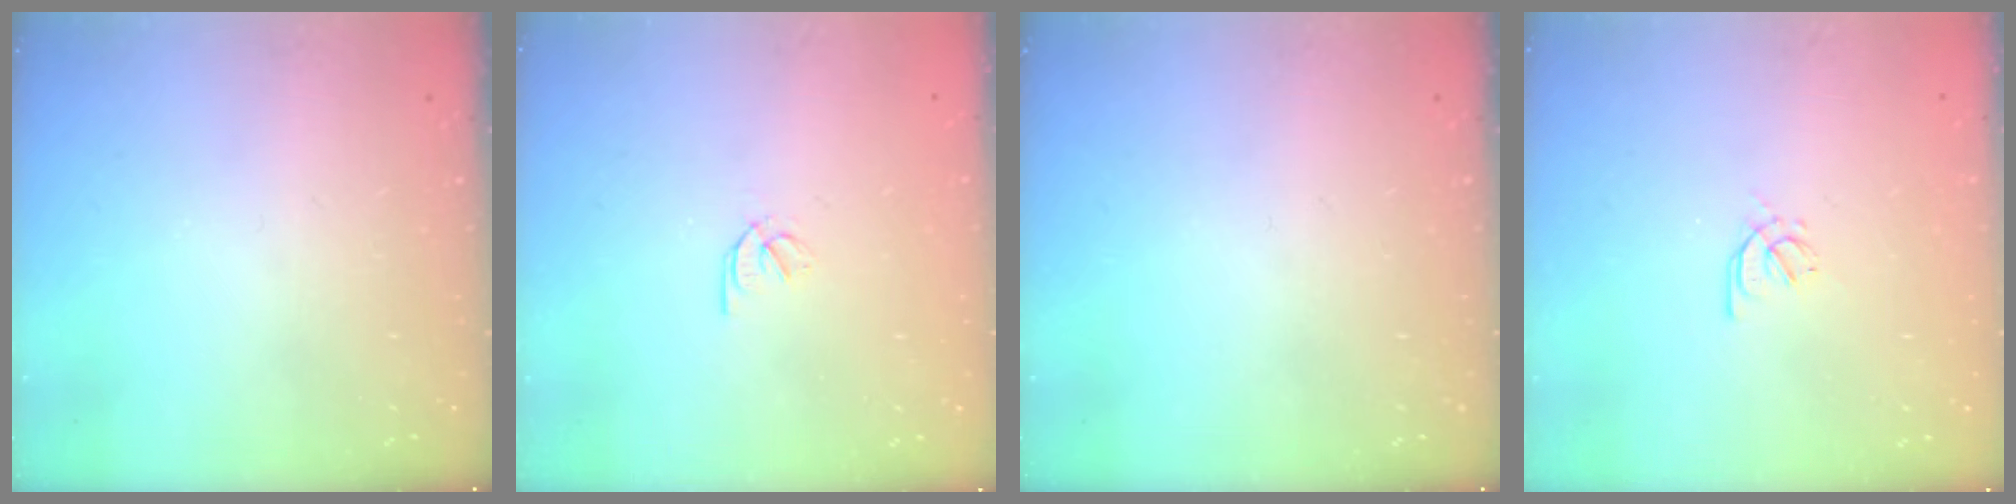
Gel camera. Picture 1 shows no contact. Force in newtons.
{"total": 1.9, "press": 1.9, "slide": 0.3}
{"total": 0.0}
{"total": 2.4, "press": 2.3, "slide": 0.6}